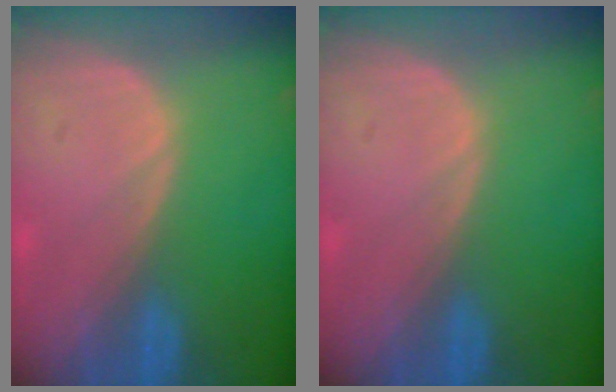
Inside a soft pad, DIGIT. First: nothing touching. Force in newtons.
{"total": 0.0}